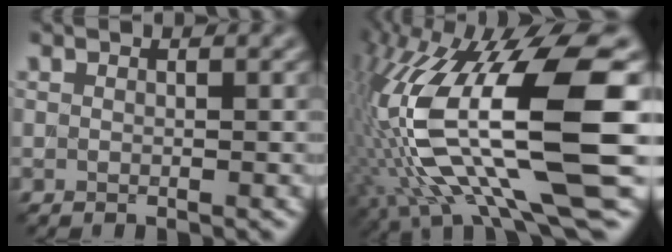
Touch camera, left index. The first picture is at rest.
{"total": 15.5, "force": [-1.4, 4.1, 14.9], "torque": [-0.296, 0.007, -0.011]}